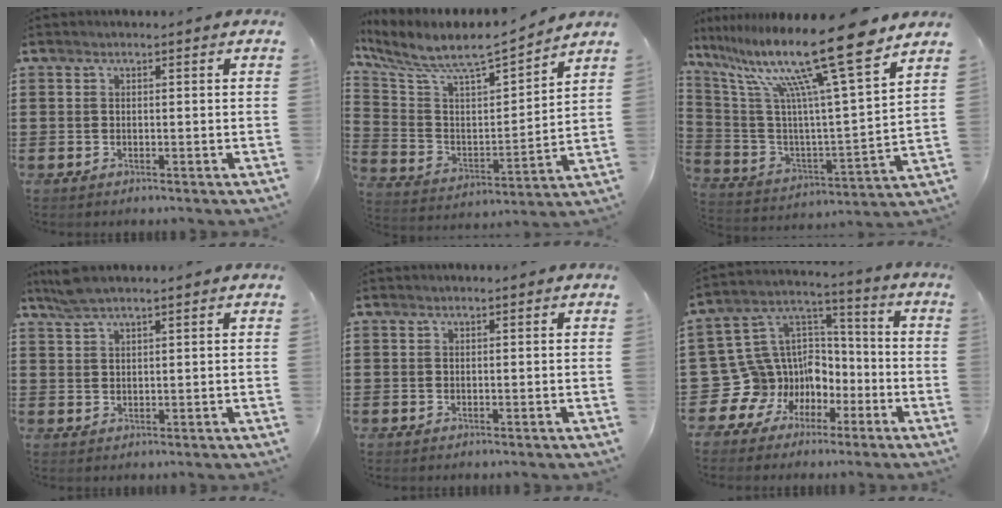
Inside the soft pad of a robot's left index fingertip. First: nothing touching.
{"total": 6.5, "force": [5.6, 1.1, 3.2], "torque": [-0.092, -0.051, 0.086]}
{"total": 19.0, "force": [13.7, 1.3, 13.2], "torque": [-0.266, -0.084, 0.214]}
{"total": 3.1, "force": [2.5, 0.4, 1.8], "torque": [-0.040, 0.003, 0.046]}
{"total": 0.0}
{"total": 12.4, "force": [-4.9, 11.2, 2.2], "torque": [-0.102, -0.008, -0.064]}